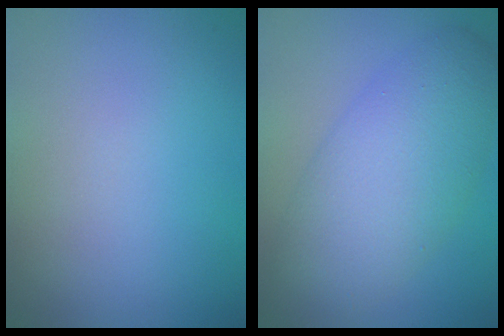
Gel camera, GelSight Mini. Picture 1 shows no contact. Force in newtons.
{"total": 7.0, "press": 7.0, "slide": 0.3}